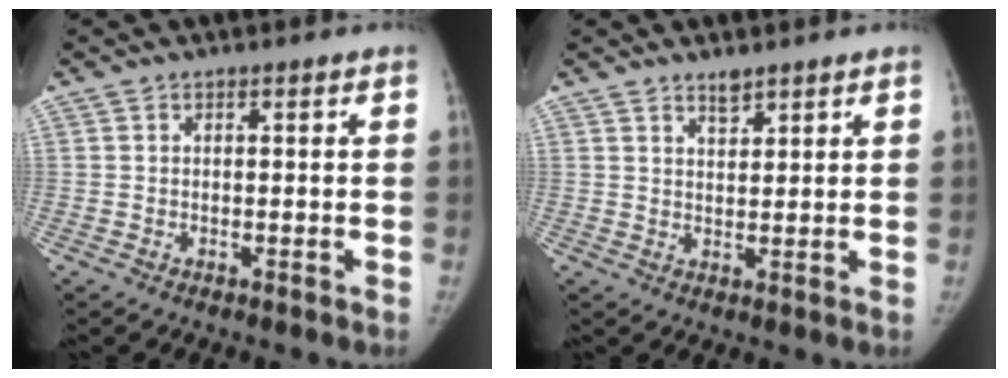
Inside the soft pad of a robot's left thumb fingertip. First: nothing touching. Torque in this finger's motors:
{"motor_torque": [-0.05, 0.10, -0.06, -0.08, 0.00]}